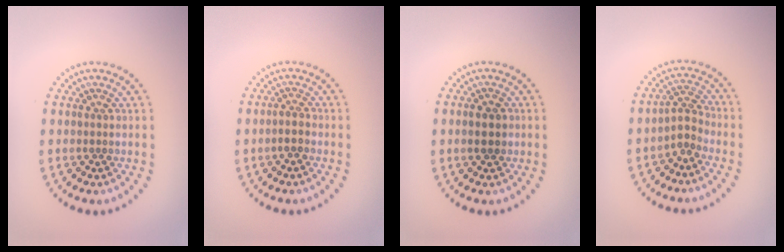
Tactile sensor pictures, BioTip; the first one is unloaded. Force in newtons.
{"total": 1.3, "press": 1.1, "slide": 0.6}
{"total": 2.6, "press": 2.6, "slide": 0.3}
{"total": 2.0, "press": 1.4, "slide": 1.4}